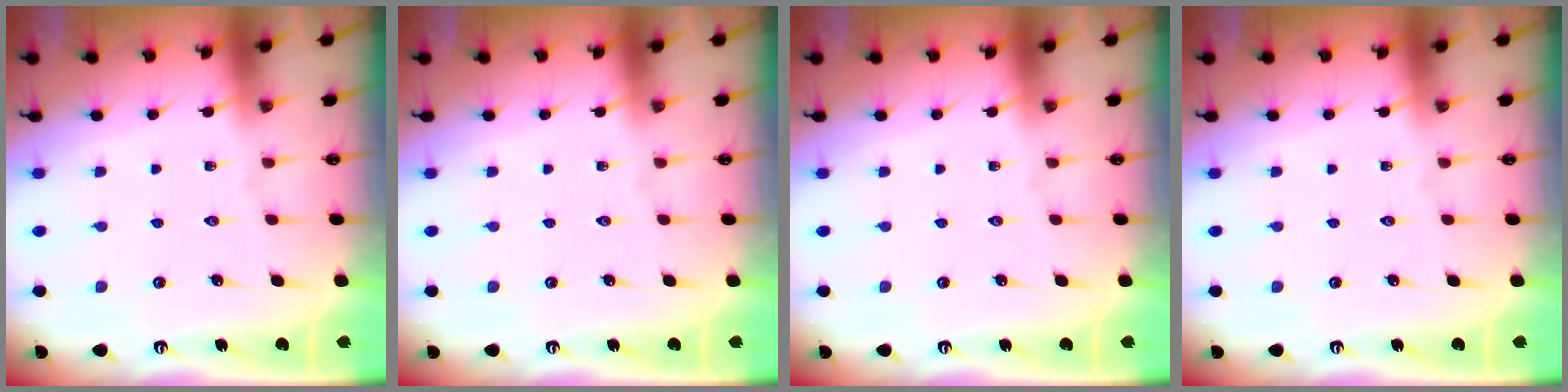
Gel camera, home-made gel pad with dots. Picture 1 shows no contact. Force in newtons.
{"total": 0.0}
{"total": 0.0}
{"total": 0.0}